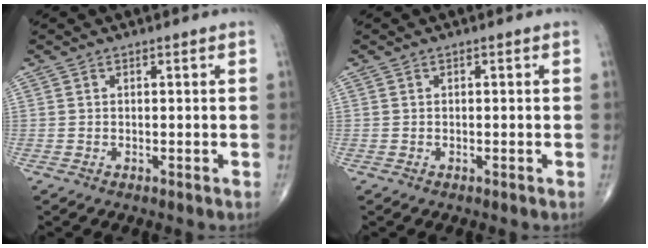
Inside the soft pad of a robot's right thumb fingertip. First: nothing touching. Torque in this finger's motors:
{"motor_torque": [0.21, 0.01, 0.09, 0.04, 0.03]}